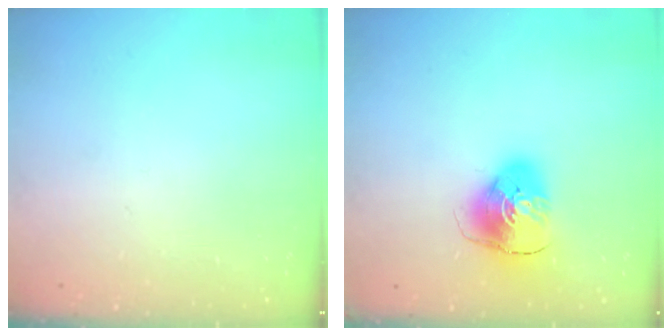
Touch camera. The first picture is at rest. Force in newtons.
{"total": 9.7, "press": 9.6, "slide": 1.4}